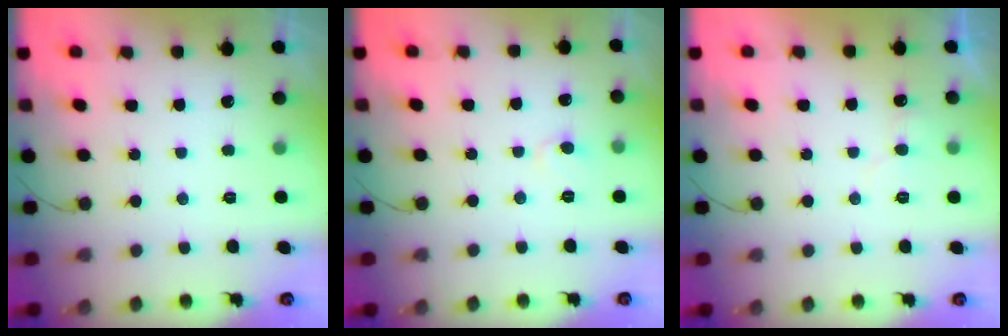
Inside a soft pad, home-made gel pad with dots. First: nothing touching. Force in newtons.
{"total": 4.8, "press": 4.8, "slide": 0.5}
{"total": 6.0, "press": 6.0, "slide": 0.6}